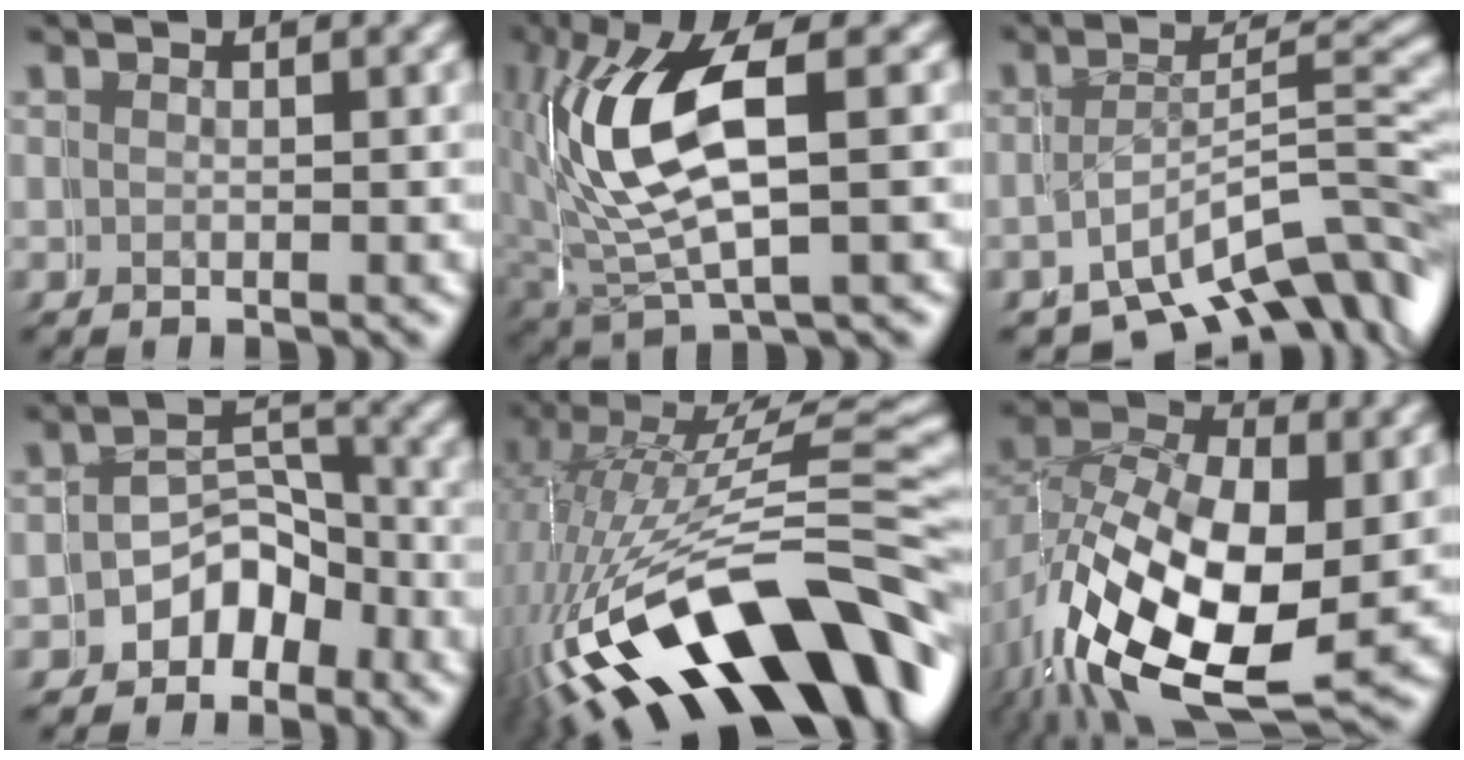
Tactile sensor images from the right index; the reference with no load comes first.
{"total": 8.5, "force": [0.8, 4.9, 6.9], "torque": [-0.151, -0.011, 0.026]}
{"total": 6.4, "force": [-4.2, 2.4, 4.1], "torque": [-0.044, -0.017, -0.056]}
{"total": 3.4, "force": [-2.3, 2.2, -1.3], "torque": [0.027, -0.011, -0.041]}
{"total": 13.0, "force": [-5.1, 5.2, 10.8], "torque": [-0.175, -0.009, -0.059]}
{"total": 12.4, "force": [-2.4, 9.0, 8.1], "torque": [-0.181, -0.061, -0.012]}